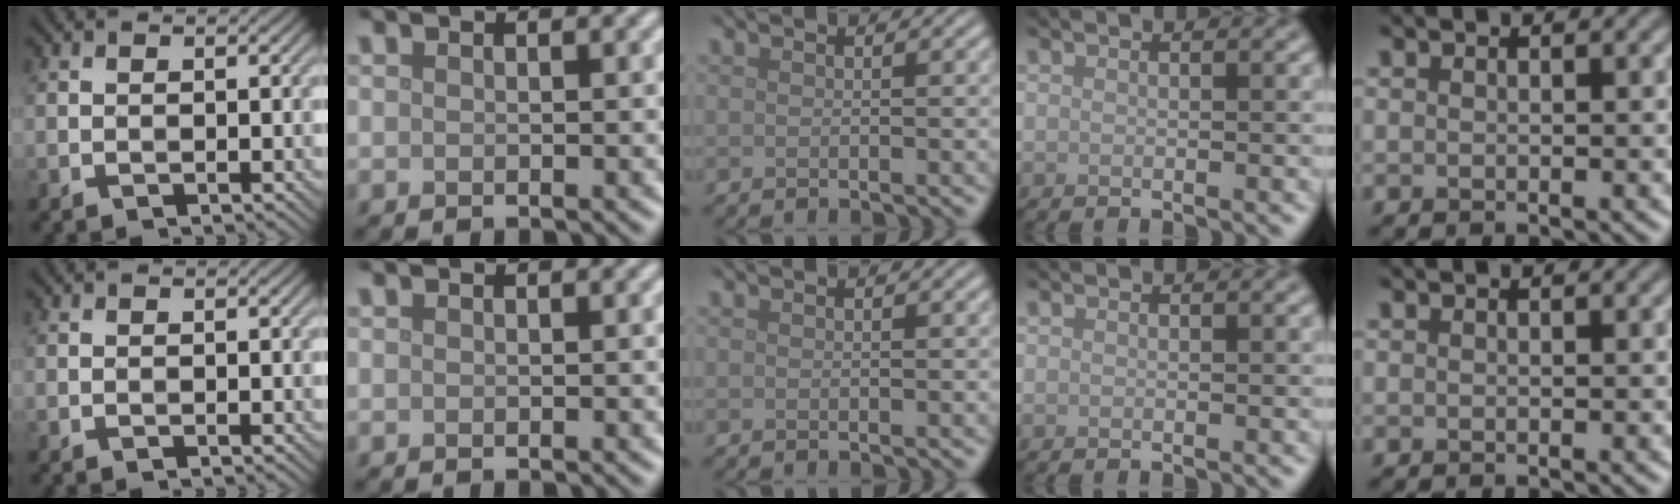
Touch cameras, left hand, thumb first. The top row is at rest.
{}